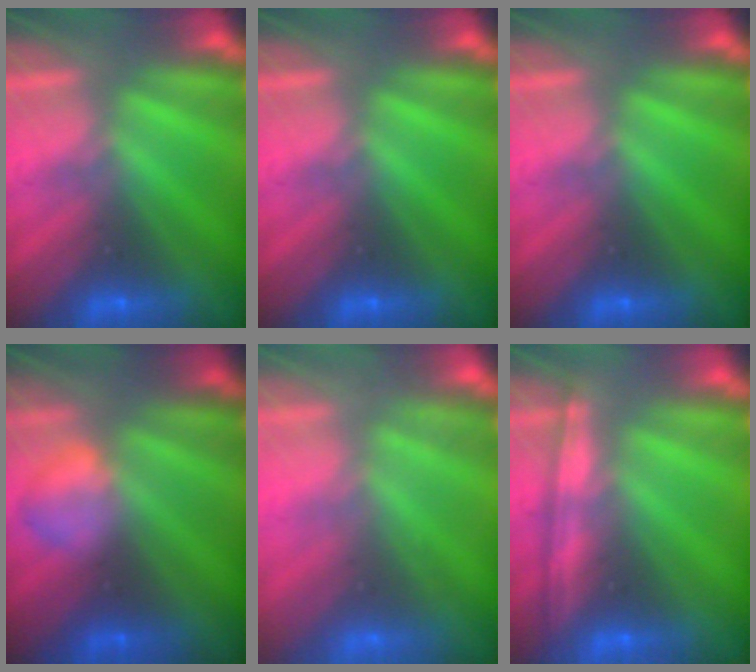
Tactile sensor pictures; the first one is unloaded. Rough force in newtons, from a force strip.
{"total": 0.0}
{"total": 0.0}
{"total": 2.3}
{"total": 5.9}
{"total": 1.2}